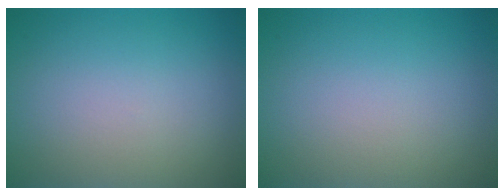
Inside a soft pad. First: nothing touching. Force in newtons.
{"total": 0.0}